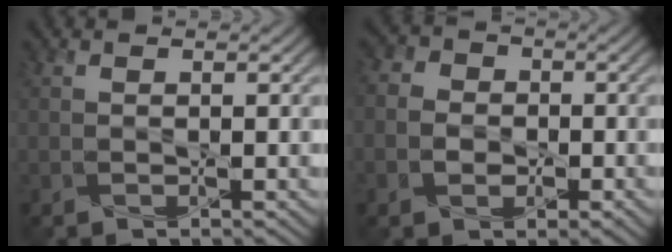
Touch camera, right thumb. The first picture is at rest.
{"total": 5.0, "force": [-1.3, 4.2, 2.3], "torque": [-0.042, -0.002, -0.036]}